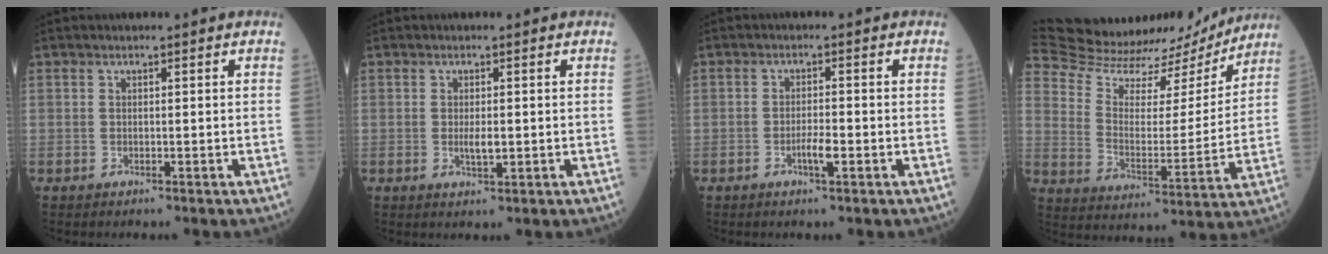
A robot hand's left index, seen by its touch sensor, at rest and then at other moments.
{"total": 2.0, "force": [0.0, 0.6, 1.9], "torque": [-0.039, -0.003, 0.002]}
{"total": 2.4, "force": [-1.0, 0.3, 2.1], "torque": [-0.040, 0.000, -0.018]}
{"total": 23.7, "force": [22.4, 5.1, 5.5], "torque": [-0.103, -0.027, 0.331]}